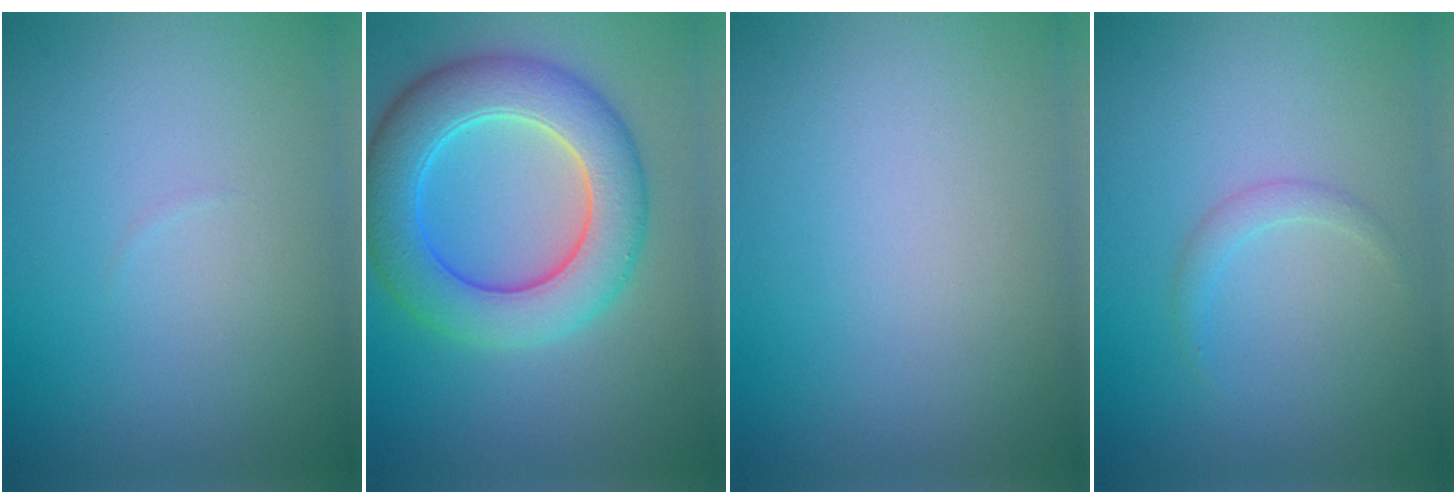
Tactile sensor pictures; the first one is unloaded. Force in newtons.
{"total": 8.3, "press": 8.3, "slide": 0.4}
{"total": 0.0}
{"total": 1.1, "press": 1.1, "slide": 0.1}